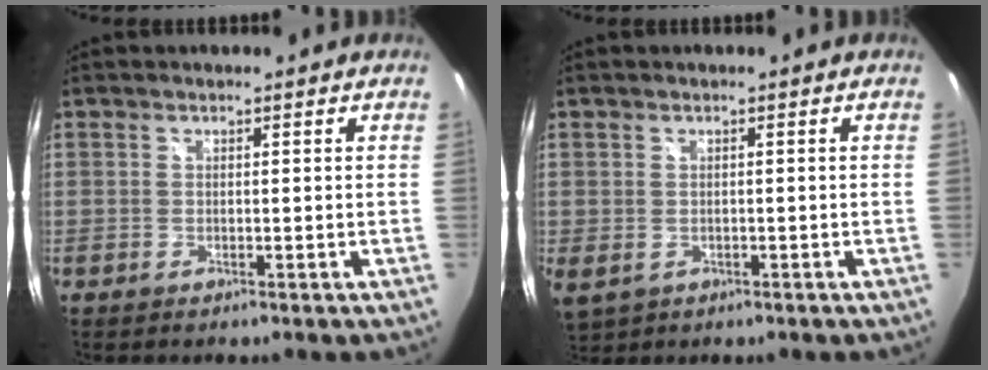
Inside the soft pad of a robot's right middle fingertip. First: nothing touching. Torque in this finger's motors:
{"motor_torque": [1.20, -0.94, 1.05, 0.21]}